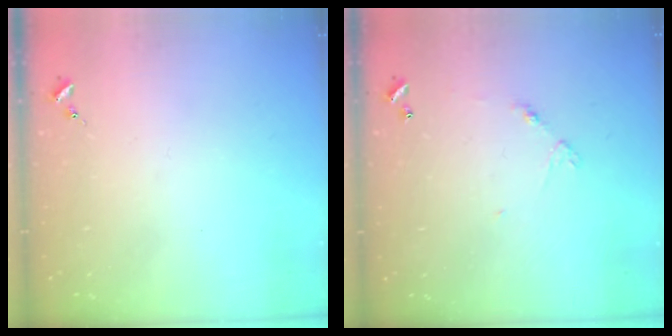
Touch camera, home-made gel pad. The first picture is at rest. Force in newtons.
{"total": 4.6, "press": 4.6, "slide": 0.3}